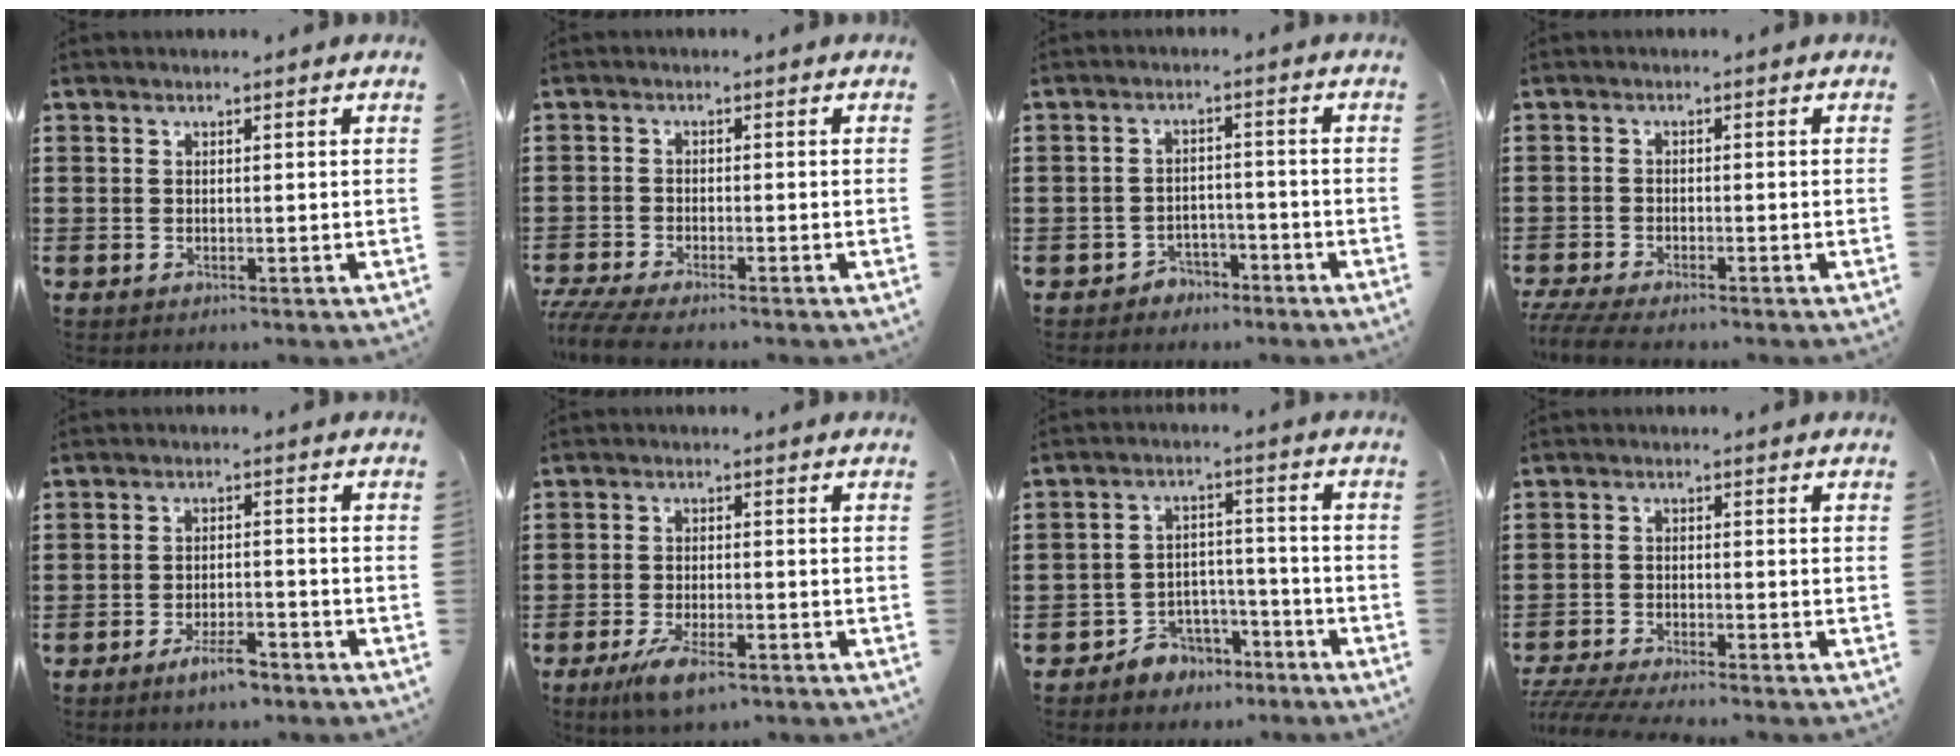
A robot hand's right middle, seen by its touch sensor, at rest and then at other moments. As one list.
[{"total": 3.4, "force": [-3.2, 0.1, 1.3], "torque": [-0.044, -0.013, -0.068]}, {"total": 2.8, "force": [-2.6, 1.0, 0.1], "torque": [-0.011, 0.004, -0.056]}, {"total": 3.0, "force": [-2.8, 0.1, 1.3], "torque": [-0.035, -0.007, -0.058]}, {"total": 4.1, "force": [-3.0, 0.9, 2.6], "torque": [-0.048, 0.004, -0.056]}, {"total": 5.5, "force": [-3.2, 1.5, 4.1], "torque": [-0.093, -0.007, -0.062]}, {"total": 4.8, "force": [-4.2, 2.2, 0.3], "torque": [-0.014, 0.014, -0.086]}, {"total": 3.6, "force": [-3.4, -0.1, 1.1], "torque": [-0.032, -0.010, -0.073]}]